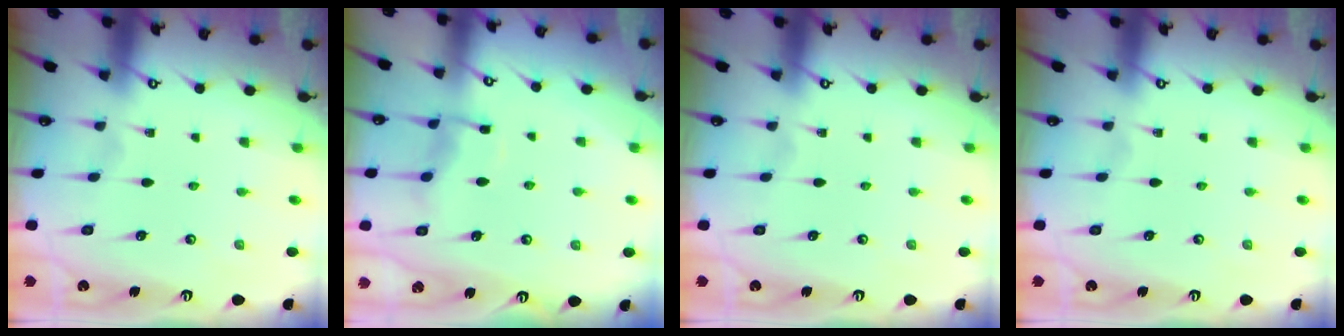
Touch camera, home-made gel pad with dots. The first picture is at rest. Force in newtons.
{"total": 8.1, "press": 8.0, "slide": 0.7}
{"total": 0.0}
{"total": 0.0}